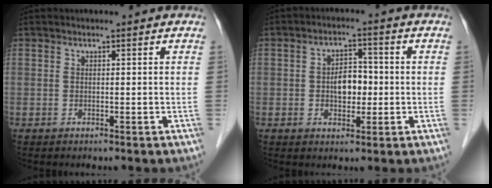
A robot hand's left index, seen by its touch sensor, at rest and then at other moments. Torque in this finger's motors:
{"motor_torque": [0.15, 0.08, 0.10, 0.07]}